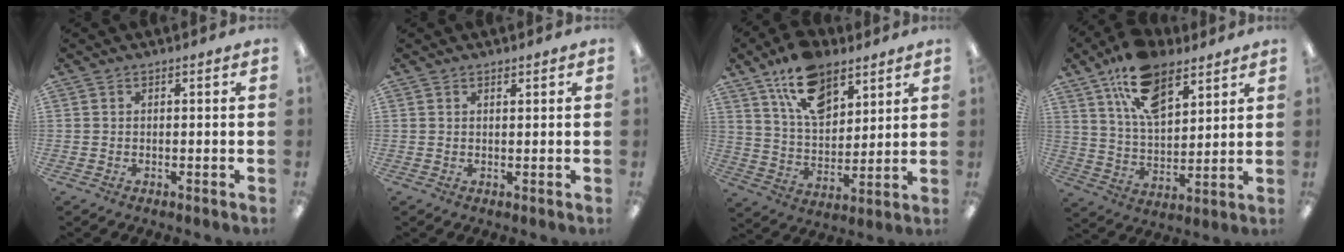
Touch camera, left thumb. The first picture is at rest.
{"total": 0.8, "force": [0.8, 0.2, 0.2], "torque": [-0.005, -0.001, 0.015]}
{"total": 15.3, "force": [9.6, 8.4, 8.5], "torque": [-0.146, -0.034, 0.177]}
{"total": 16.1, "force": [10.0, 8.3, 9.6], "torque": [-0.165, -0.034, 0.181]}